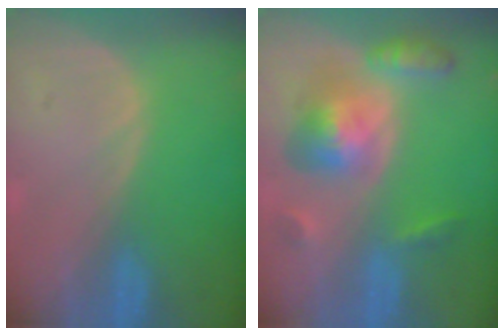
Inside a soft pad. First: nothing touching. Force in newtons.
{"total": 7.8, "press": 7.8, "slide": 0.5}